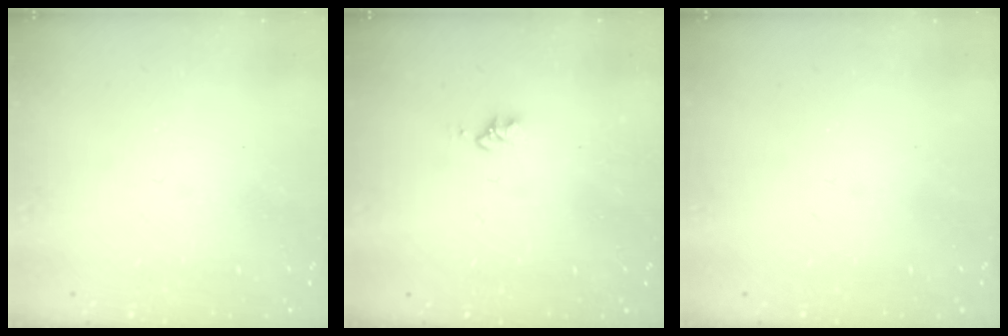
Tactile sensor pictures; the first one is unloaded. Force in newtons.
{"total": 2.6, "press": 2.6, "slide": 0.4}
{"total": 0.0}